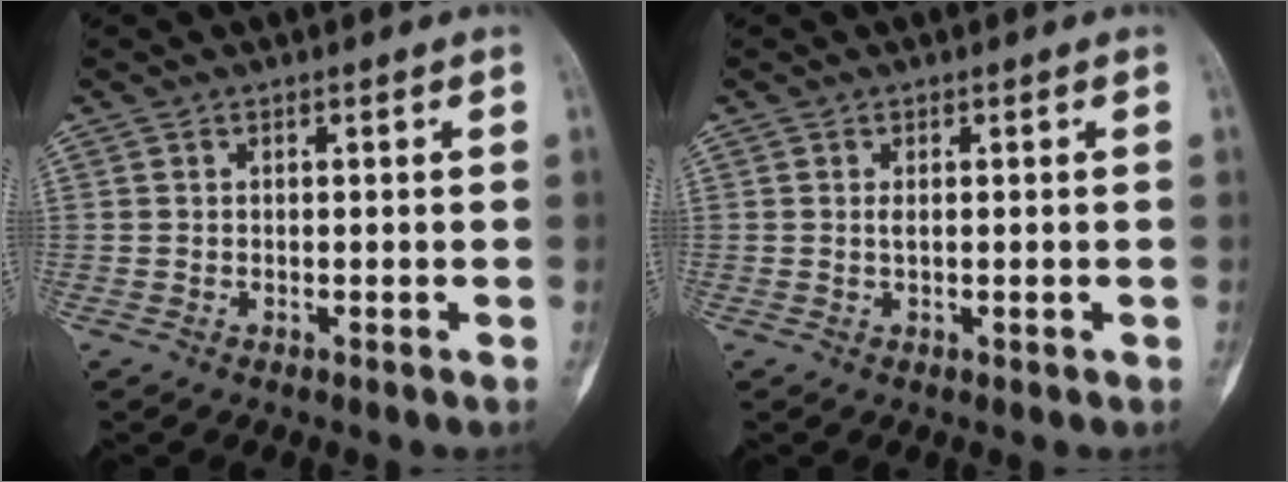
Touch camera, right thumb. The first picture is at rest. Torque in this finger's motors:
{"motor_torque": [0.34, 0.46, 0.39, -0.15, 0.16]}